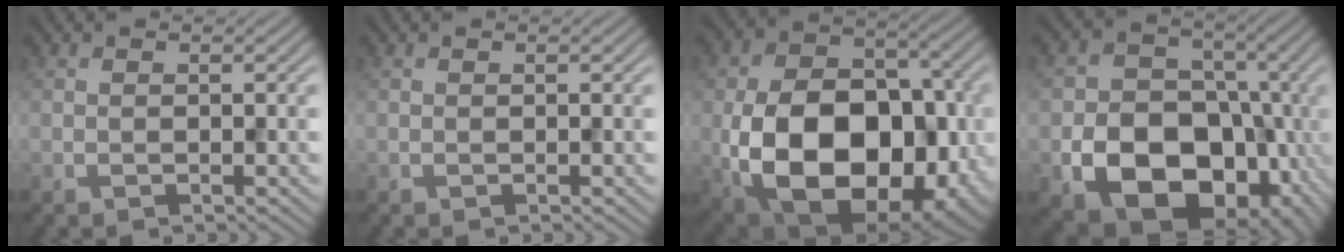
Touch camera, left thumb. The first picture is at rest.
{"total": 0.0}
{"total": 20.0, "force": [-5.2, 13.8, 13.6], "torque": [-0.235, -0.059, -0.059]}
{"total": 15.1, "force": [-5.2, 11.4, 8.4], "torque": [-0.130, -0.050, -0.102]}